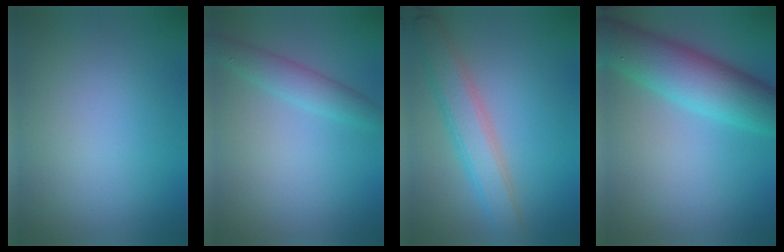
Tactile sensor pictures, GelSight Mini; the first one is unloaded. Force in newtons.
{"total": 2.5, "press": 2.5, "slide": 0.0}
{"total": 4.5, "press": 4.5, "slide": 0.1}
{"total": 8.2, "press": 8.2, "slide": 0.1}